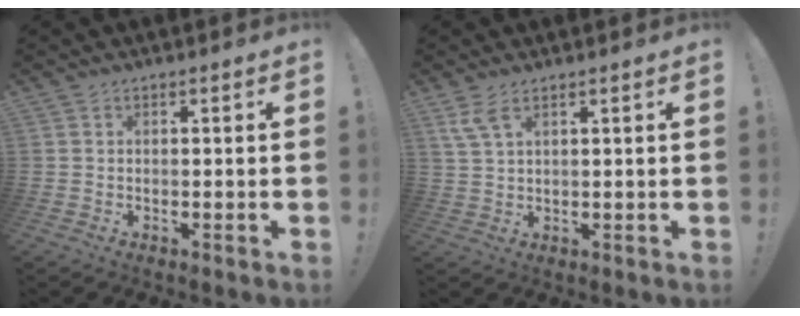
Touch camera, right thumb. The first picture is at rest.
{"total": 5.1, "force": [3.1, 1.7, 3.7], "torque": [-0.074, -0.005, 0.058]}